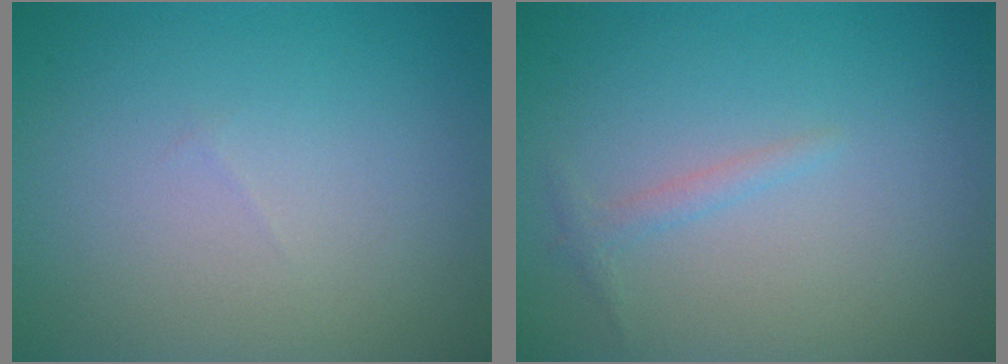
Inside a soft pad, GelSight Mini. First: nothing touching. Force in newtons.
{"total": 0.9, "press": 0.9, "slide": 0.1}